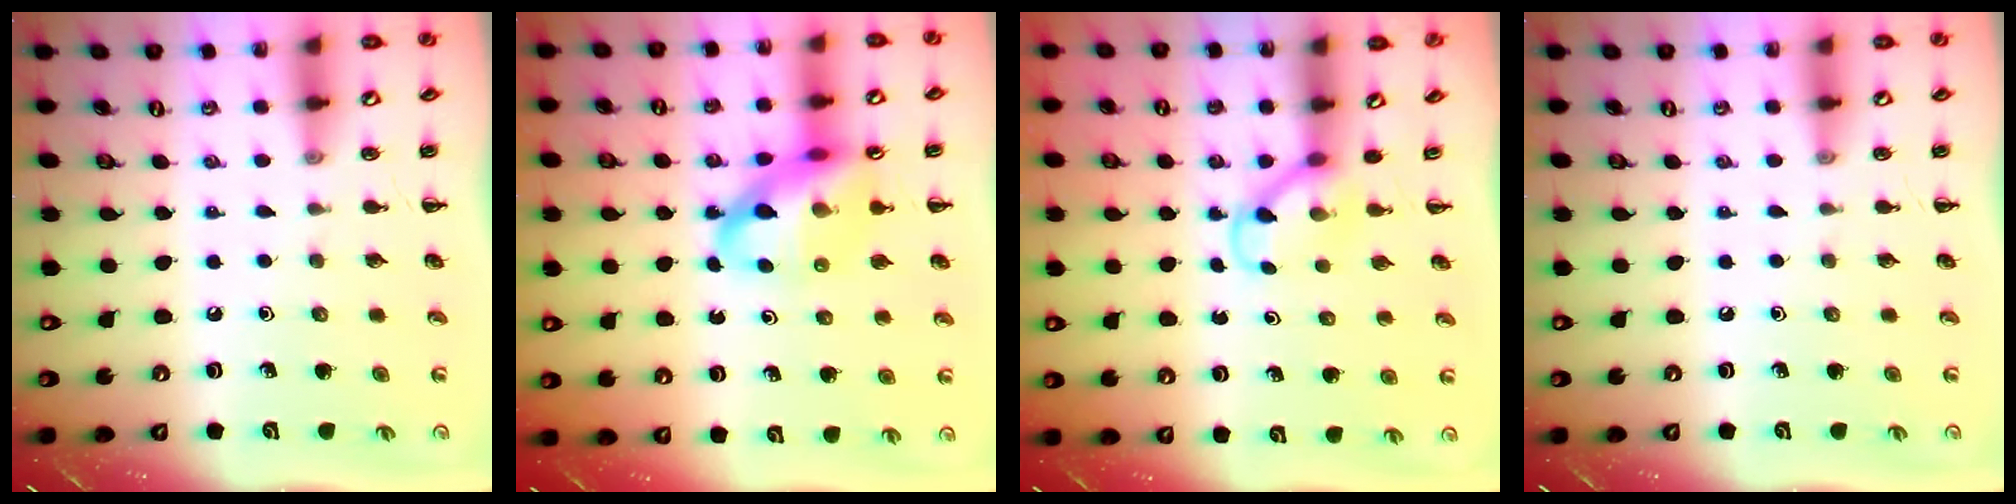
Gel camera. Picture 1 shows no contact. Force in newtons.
{"total": 14.7, "press": 14.2, "slide": 3.9}
{"total": 3.7, "press": 3.6, "slide": 1.1}
{"total": 0.0}